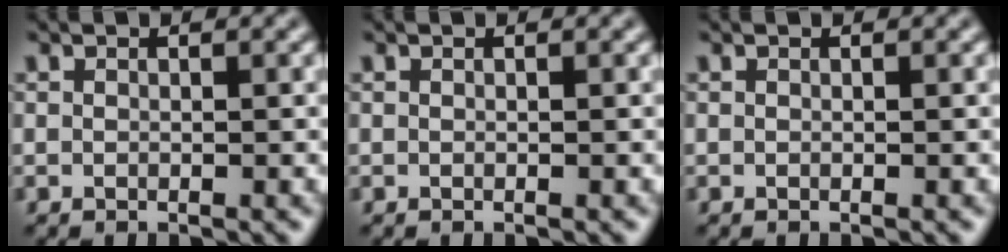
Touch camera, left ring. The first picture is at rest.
{"total": 0.0}
{"total": 0.0}